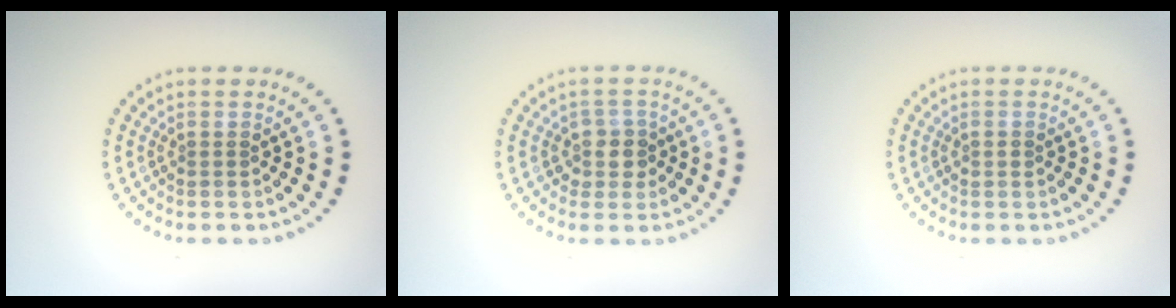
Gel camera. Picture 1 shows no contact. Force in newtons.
{"total": 2.3, "press": 1.9, "slide": 1.2}
{"total": 0.8, "press": 0.8, "slide": 0.2}